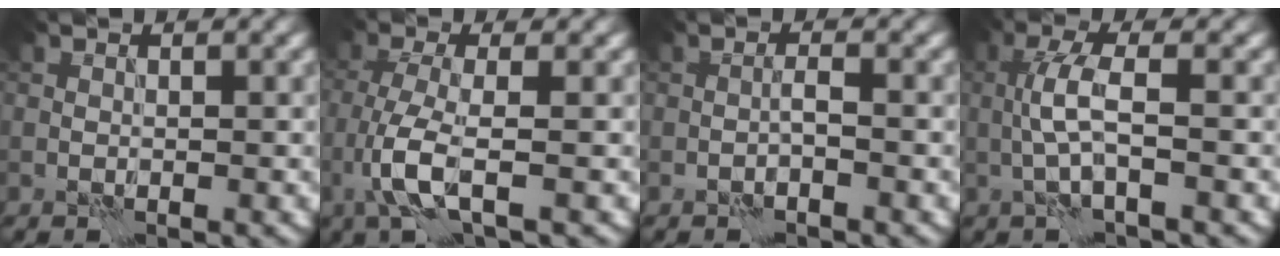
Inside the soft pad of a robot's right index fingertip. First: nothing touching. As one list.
[{"total": 4.5, "force": [-1.4, 1.3, 4.1], "torque": [-0.094, -0.003, -0.031]}, {"total": 1.1, "force": [-0.7, 0.1, 0.8], "torque": [-0.015, 0.006, -0.017]}, {"total": 3.6, "force": [-0.3, 0.8, 3.5], "torque": [-0.075, 0.006, -0.010]}]